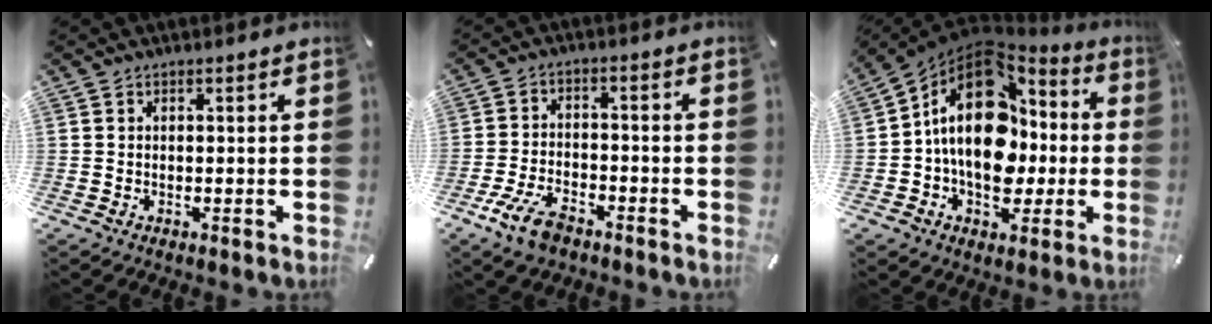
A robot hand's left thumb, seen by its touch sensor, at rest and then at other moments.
{"total": 8.4, "force": [-5.3, 4.1, 5.0], "torque": [-0.111, 0.017, -0.099]}
{"total": 20.0, "force": [0.9, 14.4, 13.9], "torque": [-0.233, -0.005, 0.020]}